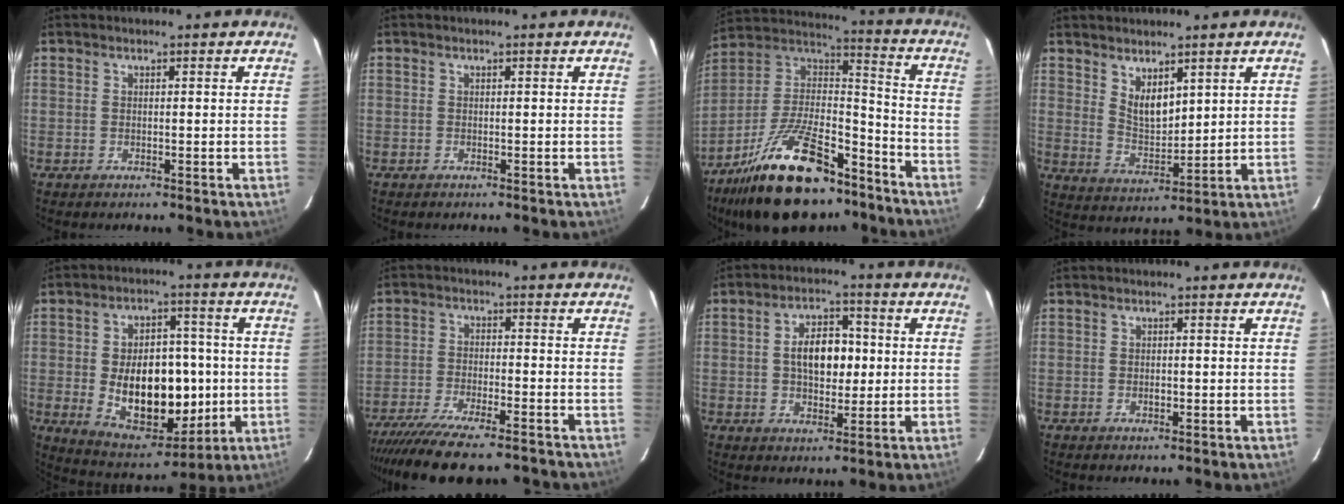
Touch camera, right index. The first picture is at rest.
{"total": 0.0}
{"total": 26.2, "force": [-17.7, 10.9, 16.0], "torque": [-0.308, 0.008, -0.278]}
{"total": 6.2, "force": [3.9, 2.8, 3.9], "torque": [-0.064, -0.008, 0.079]}
{"total": 17.6, "force": [-1.7, 11.3, 13.4], "torque": [-0.238, 0.005, 0.002]}
{"total": 16.9, "force": [-14.3, 3.4, 8.3], "torque": [-0.172, -0.034, -0.225]}
{"total": 8.8, "force": [0.6, 5.2, 7.1], "torque": [-0.122, 0.020, 0.013]}
{"total": 1.1, "force": [-0.2, 1.0, 0.5], "torque": [-0.008, 0.000, -0.002]}